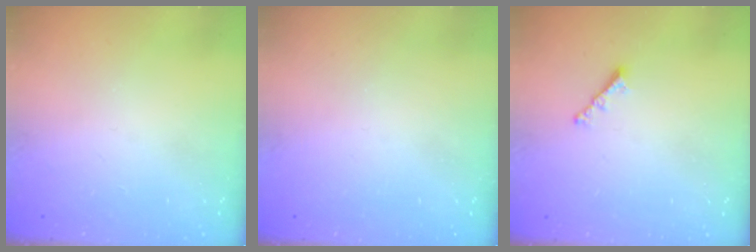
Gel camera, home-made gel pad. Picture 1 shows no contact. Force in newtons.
{"total": 1.3, "press": 1.3, "slide": 0.2}
{"total": 2.2, "press": 2.2, "slide": 0.5}